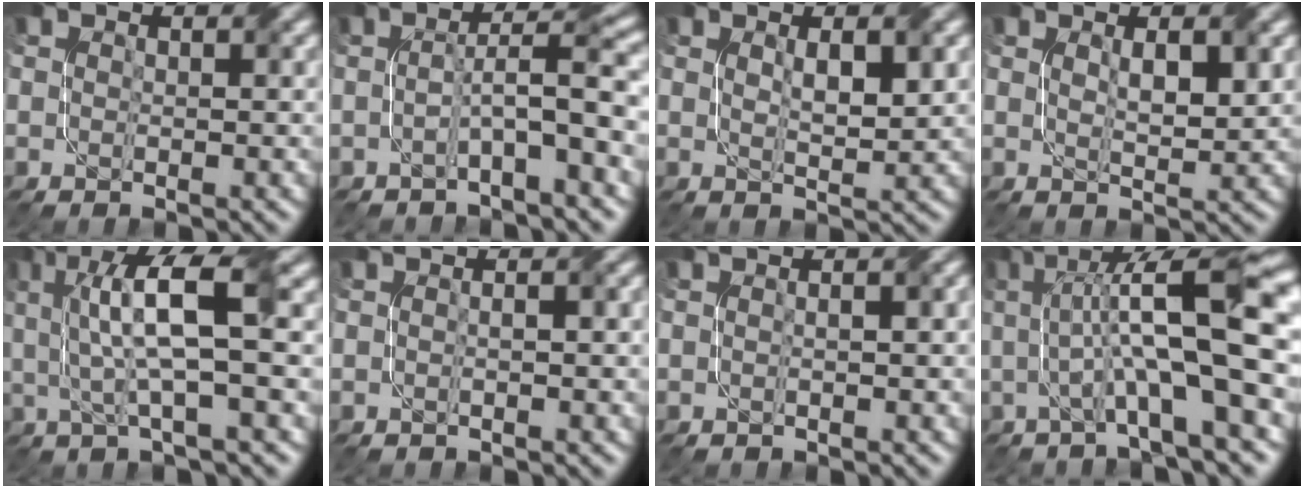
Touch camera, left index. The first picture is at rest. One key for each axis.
{"total": 4.8, "fx": -1.1, "fy": 0.4, "fz": 4.7, "tx": -0.081, "ty": 0.023, "tz": -0.025}
{"total": 2.4, "fx": 0.8, "fy": 0.7, "fz": 2.2, "tx": -0.043, "ty": 0.000, "tz": 0.019}
{"total": 2.5, "fx": 0.8, "fy": 0.7, "fz": 2.2, "tx": -0.042, "ty": 0.000, "tz": 0.020}
{"total": 8.1, "fx": 1.6, "fy": 1.9, "fz": 7.7, "tx": -0.149, "ty": 0.013, "tz": 0.029}
{"total": 2.2, "fx": 0.3, "fy": 1.0, "fz": 1.9, "tx": -0.015, "ty": 0.006, "tz": -0.011}
{"total": 2.4, "fx": 0.5, "fy": 1.0, "fz": 2.1, "tx": -0.016, "ty": 0.008, "tz": -0.007}
{"total": 12.3, "fx": 1.6, "fy": 2.7, "fz": 11.8, "tx": -0.185, "ty": 0.022, "tz": 0.028}